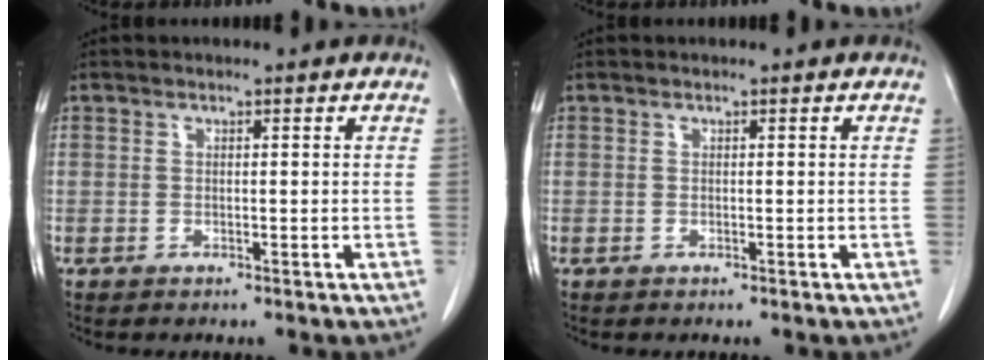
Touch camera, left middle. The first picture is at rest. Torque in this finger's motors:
{"motor_torque": [0.00, 0.00, 0.00, 0.00]}